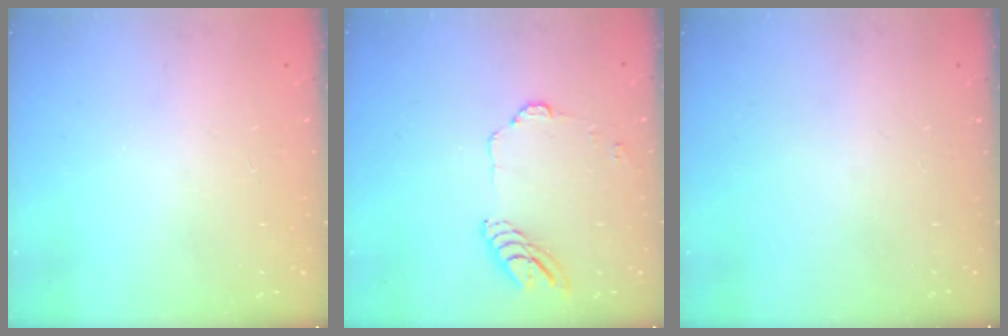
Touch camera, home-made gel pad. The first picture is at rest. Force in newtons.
{"total": 8.4, "press": 8.4, "slide": 0.3}
{"total": 0.0}